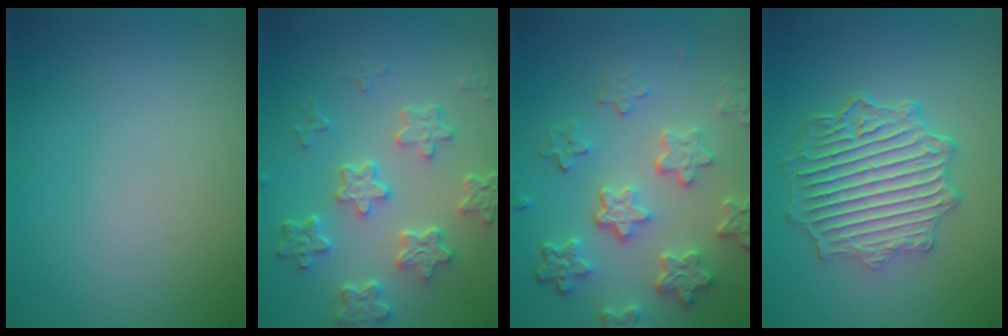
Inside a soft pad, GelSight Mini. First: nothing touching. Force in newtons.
{"total": 5.3, "press": 4.1, "slide": 3.4}
{"total": 6.0, "press": 4.5, "slide": 4.0}
{"total": 6.1, "press": 5.1, "slide": 3.3}